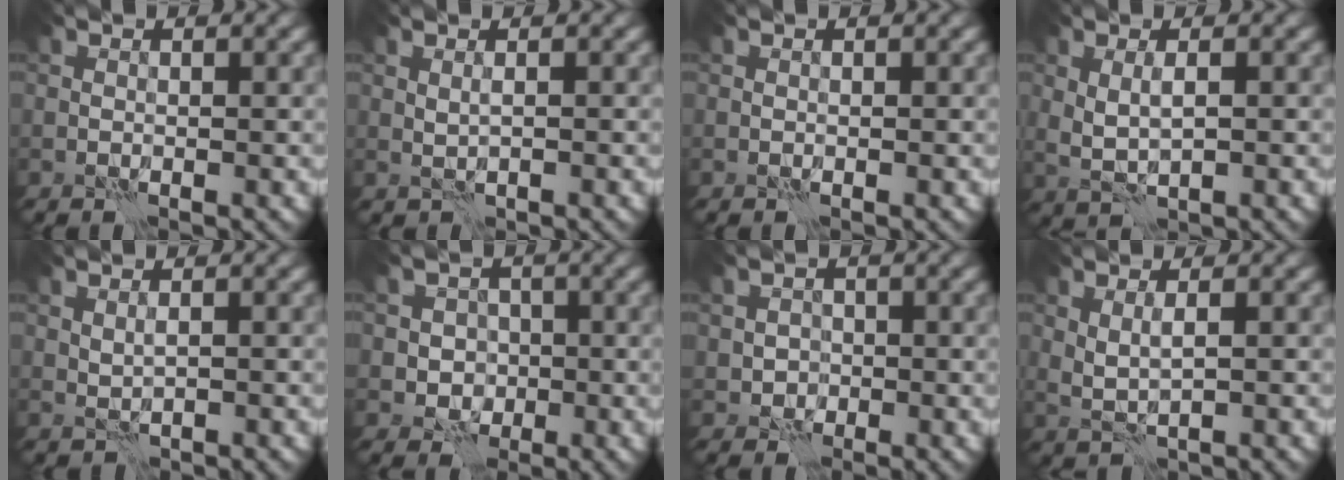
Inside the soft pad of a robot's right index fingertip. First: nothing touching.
{"total": 0.6, "force": [0.1, 0.0, 0.6], "torque": [-0.008, -0.001, 0.005]}
{"total": 0.0}
{"total": 2.1, "force": [0.2, 0.6, 2.0], "torque": [-0.044, -0.002, 0.006]}
{"total": 0.8, "force": [0.2, 0.2, 0.8], "torque": [-0.013, -0.001, 0.005]}
{"total": 3.0, "force": [-0.7, 2.7, 1.2], "torque": [0.000, 0.000, -0.022]}
{"total": 1.8, "force": [-0.5, 1.6, 0.6], "torque": [0.002, 0.000, -0.010]}
{"total": 1.6, "force": [0.3, 0.2, 1.6], "torque": [-0.033, -0.003, 0.009]}